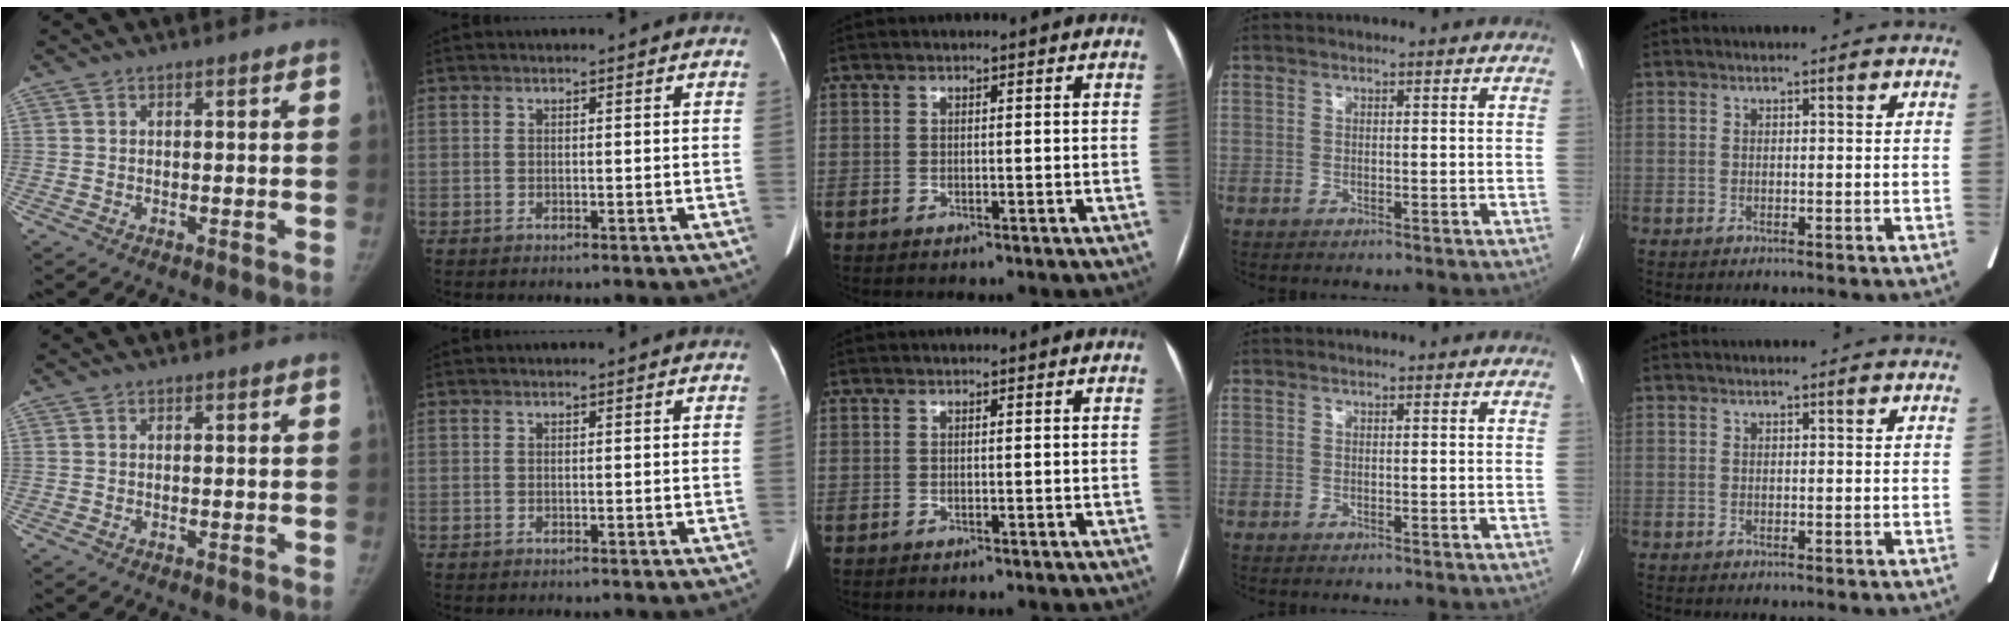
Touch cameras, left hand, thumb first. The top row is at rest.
{}